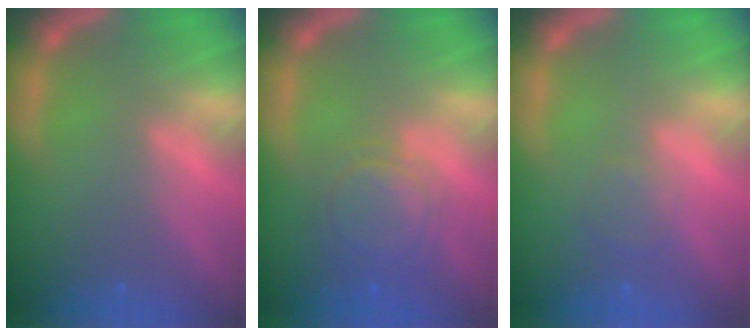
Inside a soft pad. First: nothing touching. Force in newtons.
{"total": 5.1}
{"total": 1.5}